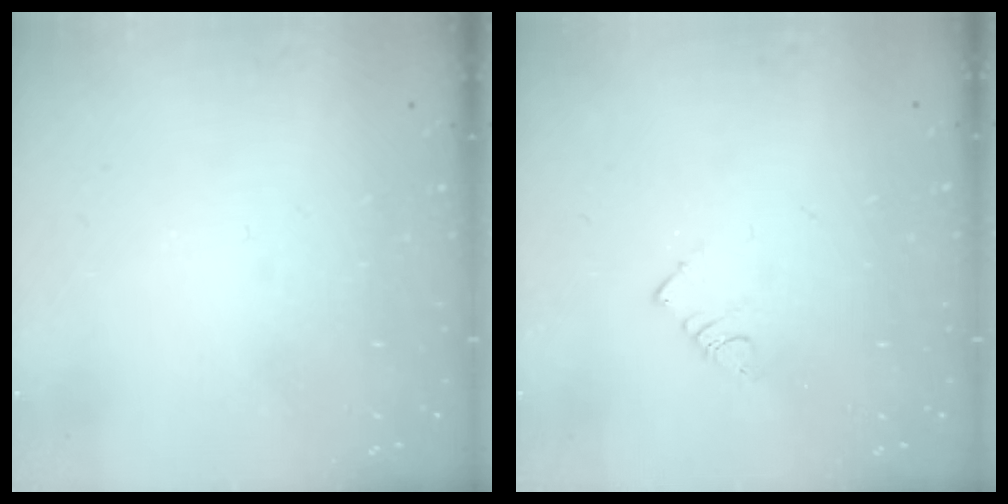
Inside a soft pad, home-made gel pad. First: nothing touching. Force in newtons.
{"total": 2.8, "press": 2.8, "slide": 0.3}